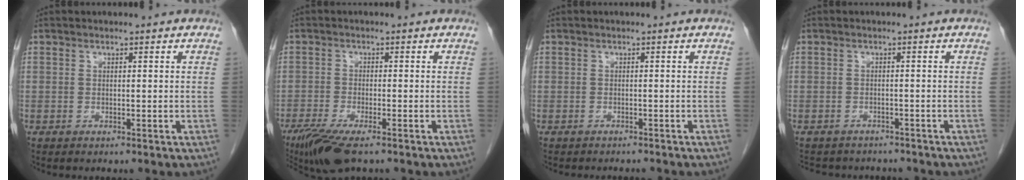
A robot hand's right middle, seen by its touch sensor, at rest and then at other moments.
{"total": 7.3, "force": [-5.1, 1.4, 5.0], "torque": [-0.089, -0.018, -0.087]}
{"total": 3.5, "force": [-3.3, 0.5, 1.0], "torque": [-0.011, -0.005, -0.038]}
{"total": 8.1, "force": [-7.3, 3.1, 1.8], "torque": [-0.032, 0.003, -0.089]}